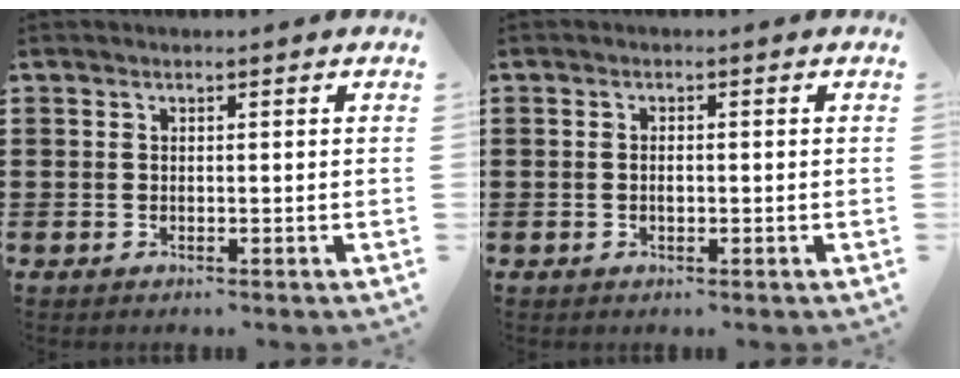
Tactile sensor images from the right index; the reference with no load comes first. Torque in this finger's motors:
{"motor_torque": [-0.47, 0.97, -0.03, -0.01]}